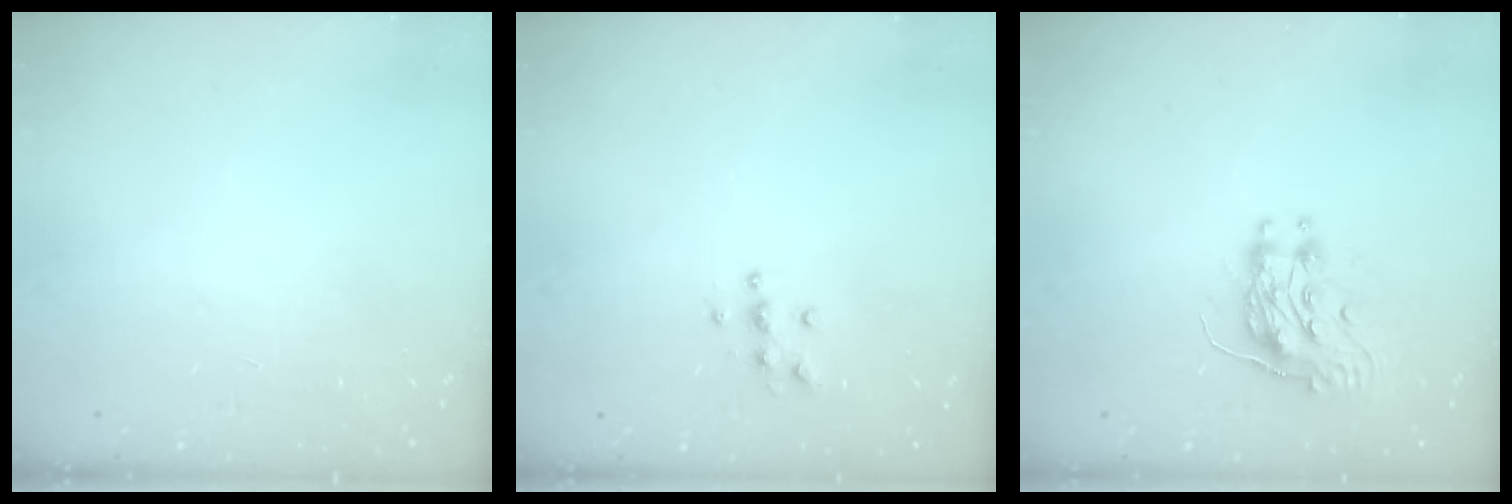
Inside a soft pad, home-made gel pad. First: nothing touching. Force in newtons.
{"total": 5.5, "press": 5.5, "slide": 0.4}
{"total": 9.3, "press": 9.3, "slide": 0.1}